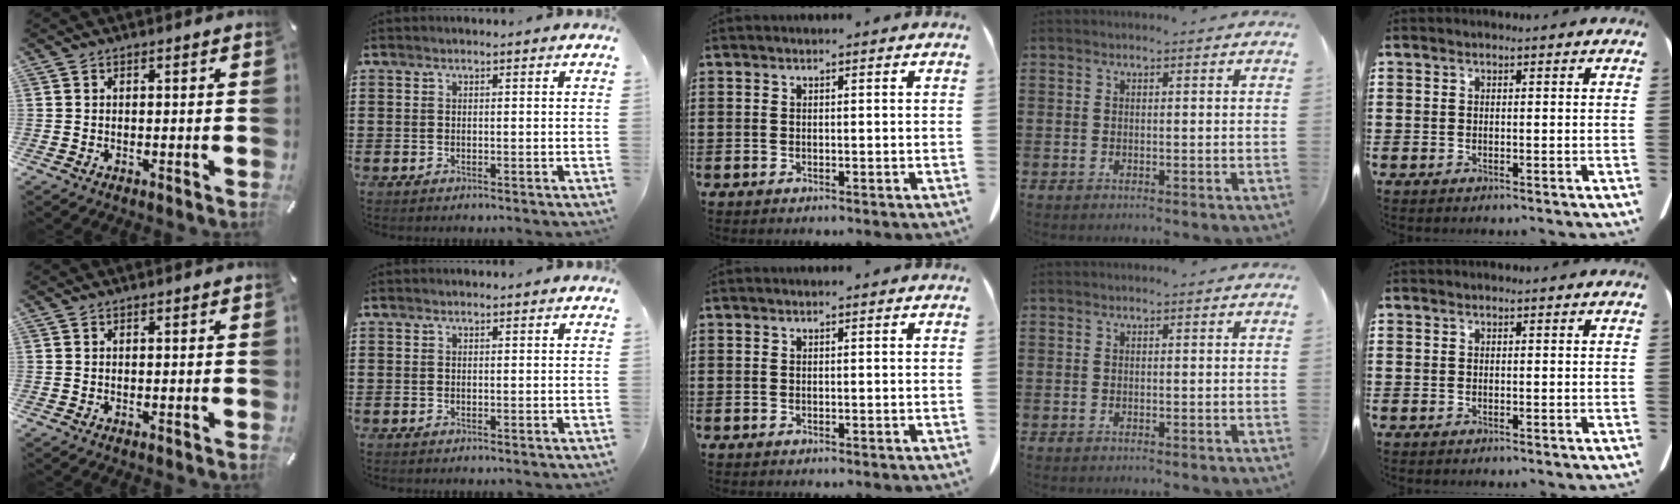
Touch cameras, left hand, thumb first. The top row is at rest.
{}